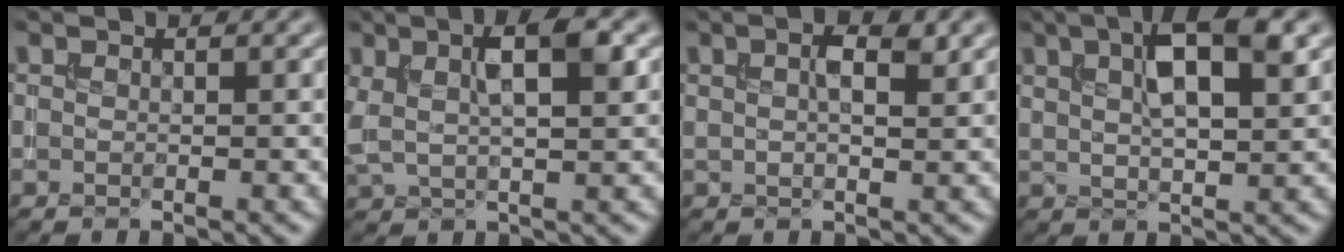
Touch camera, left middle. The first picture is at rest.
{"total": 5.5, "force": [1.7, 2.1, 4.8], "torque": [-0.094, 0.007, 0.029]}
{"total": 2.9, "force": [1.1, 1.1, 2.5], "torque": [-0.046, 0.005, 0.019]}
{"total": 6.8, "force": [2.9, 2.3, 5.7], "torque": [-0.100, 0.009, 0.048]}